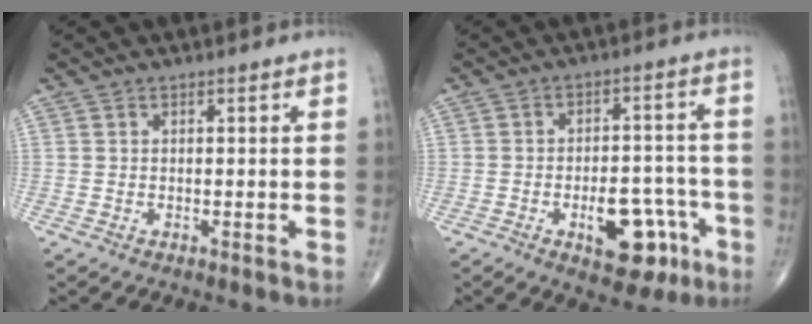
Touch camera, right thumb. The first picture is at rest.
{"total": 11.8, "force": [-5.2, 6.2, 8.7], "torque": [-0.092, 0.039, -0.064]}